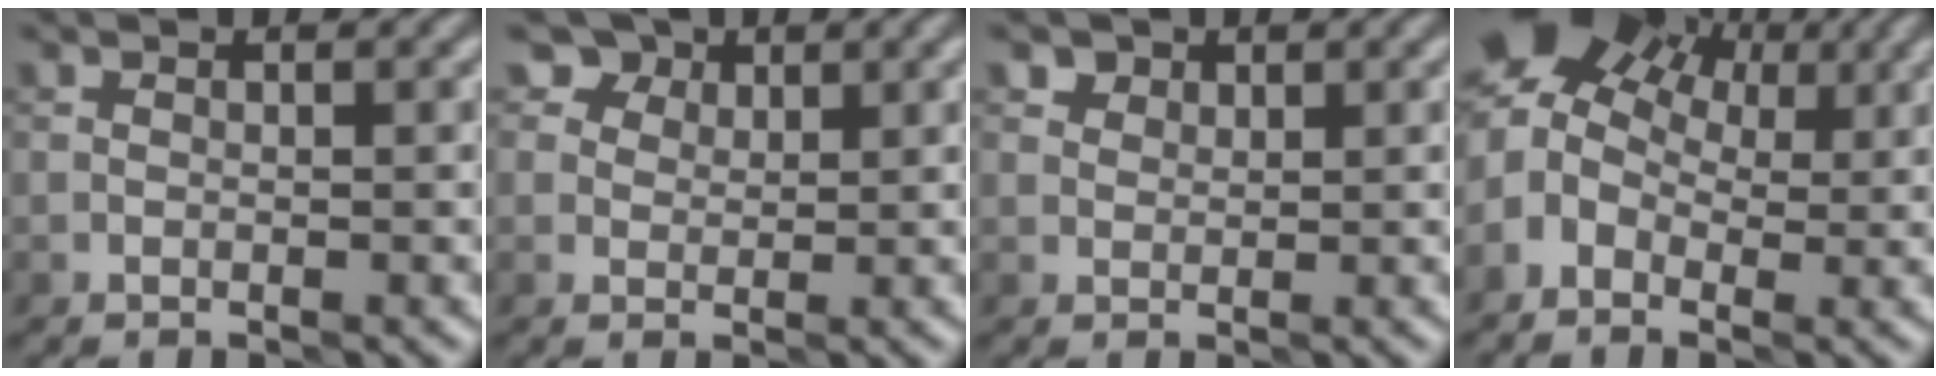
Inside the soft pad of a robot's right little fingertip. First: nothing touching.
{"total": 3.8, "force": [2.5, 2.5, 1.3], "torque": [-0.024, 0.000, 0.033]}
{"total": 3.1, "force": [2.1, 1.9, 1.2], "torque": [-0.018, 0.010, 0.021]}
{"total": 7.0, "force": [2.4, 4.8, 4.5], "torque": [-0.078, 0.017, 0.035]}